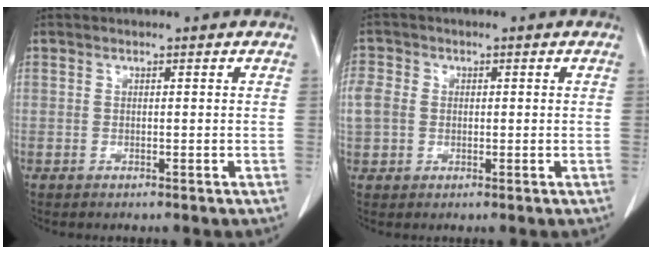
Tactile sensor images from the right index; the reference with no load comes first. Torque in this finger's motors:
{"motor_torque": [0.23, 0.14, 0.12, 0.03]}